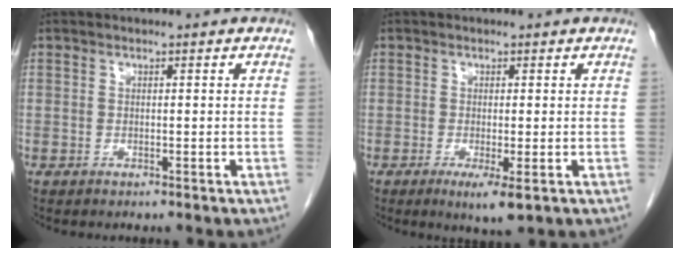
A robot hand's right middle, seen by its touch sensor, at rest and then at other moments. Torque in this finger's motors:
{"motor_torque": [0.67, -0.27, 0.04, 0.03]}